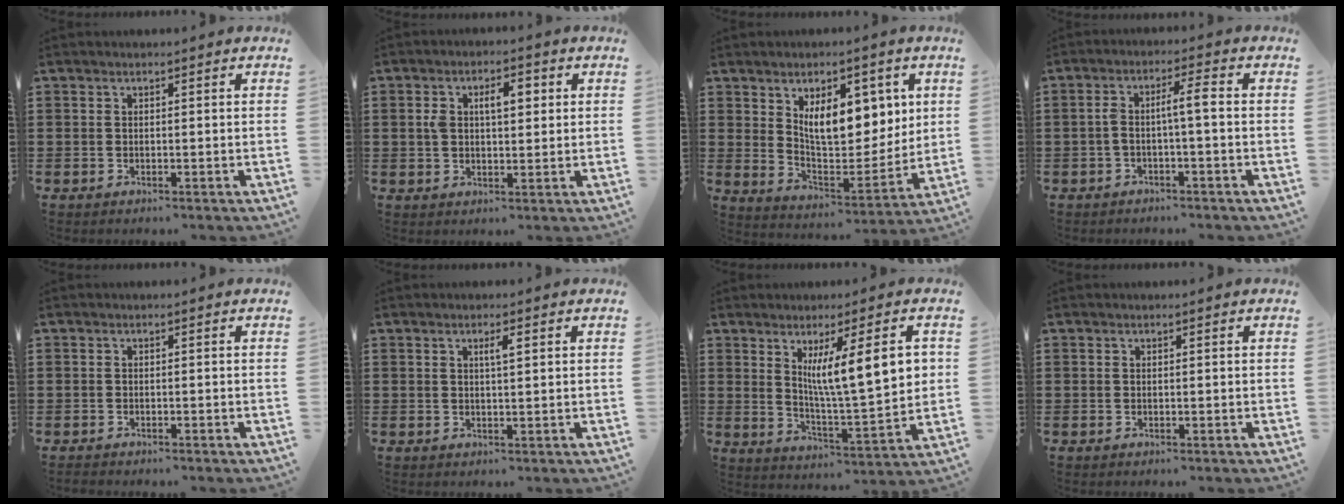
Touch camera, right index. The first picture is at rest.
{"total": 4.5, "force": [1.0, 2.3, 3.7], "torque": [-0.061, 0.007, 0.011]}
{"total": 10.9, "force": [4.4, 5.5, 8.3], "torque": [-0.128, -0.014, 0.074]}
{"total": 4.0, "force": [-0.5, 0.4, 3.9], "torque": [-0.074, 0.007, -0.014]}
{"total": 0.8, "force": [-0.8, 0.1, 0.0], "torque": [-0.001, 0.001, -0.017]}
{"total": 1.9, "force": [0.7, 0.3, 1.7], "torque": [-0.033, 0.005, 0.009]}
{"total": 11.1, "force": [3.8, 1.8, 10.3], "torque": [-0.182, -0.008, 0.059]}
{"total": 0.0}